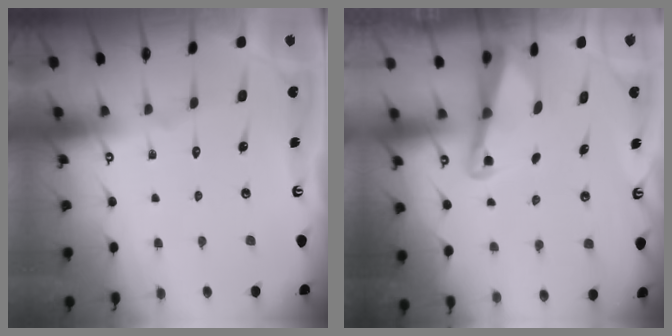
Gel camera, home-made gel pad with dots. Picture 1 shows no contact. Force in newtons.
{"total": 2.3, "press": 2.2, "slide": 0.2}